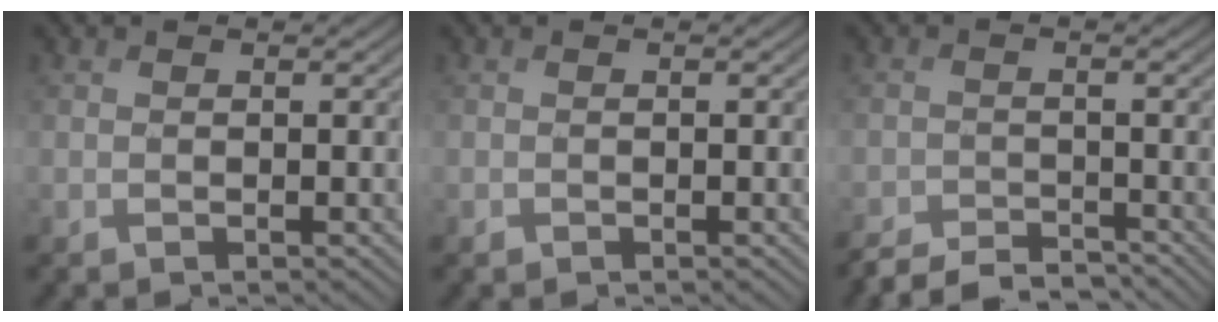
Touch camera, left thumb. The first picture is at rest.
{"total": 0.8, "force": [-0.3, 0.7, -0.3], "torque": [0.011, -0.003, -0.007]}
{"total": 5.1, "force": [-4.8, 1.3, 1.2], "torque": [-0.016, -0.010, -0.089]}